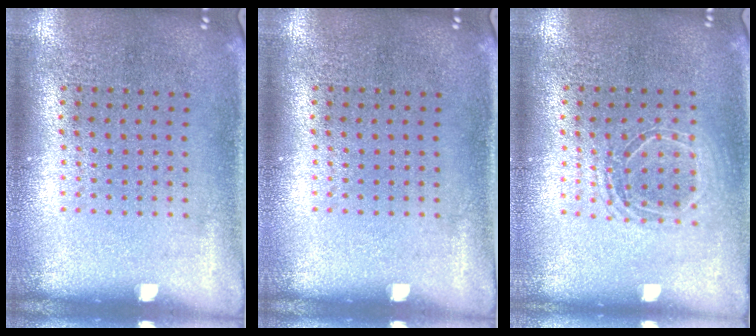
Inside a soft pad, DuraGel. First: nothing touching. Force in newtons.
{"total": 0.0}
{"total": 1.5, "press": 1.3, "slide": 0.7}